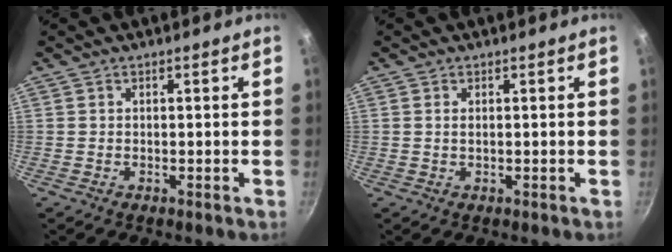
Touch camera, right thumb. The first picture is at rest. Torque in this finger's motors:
{"motor_torque": [-0.54, 0.04, 0.13, 0.35, 0.00]}